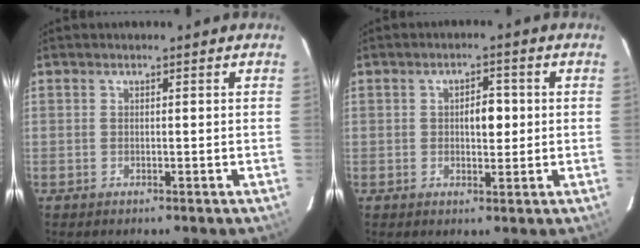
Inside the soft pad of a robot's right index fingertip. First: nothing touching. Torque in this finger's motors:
{"motor_torque": [0.04, 0.02, 0.07, 0.03]}